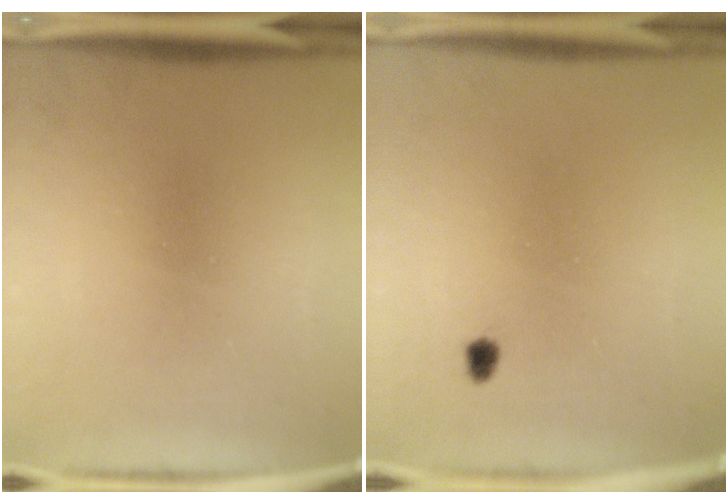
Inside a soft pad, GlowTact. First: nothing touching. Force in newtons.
{"total": 1.5}